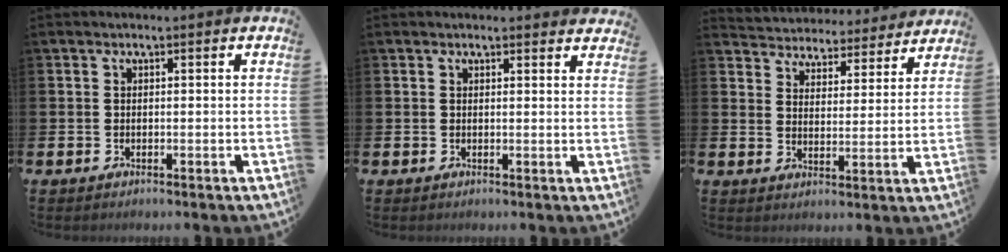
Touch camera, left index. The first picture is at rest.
{"total": 1.2, "force": [1.2, 0.0, 0.0], "torque": [0.008, -0.007, 0.020]}
{"total": 4.6, "force": [4.4, 1.2, -0.3], "torque": [-0.018, -0.039, 0.074]}